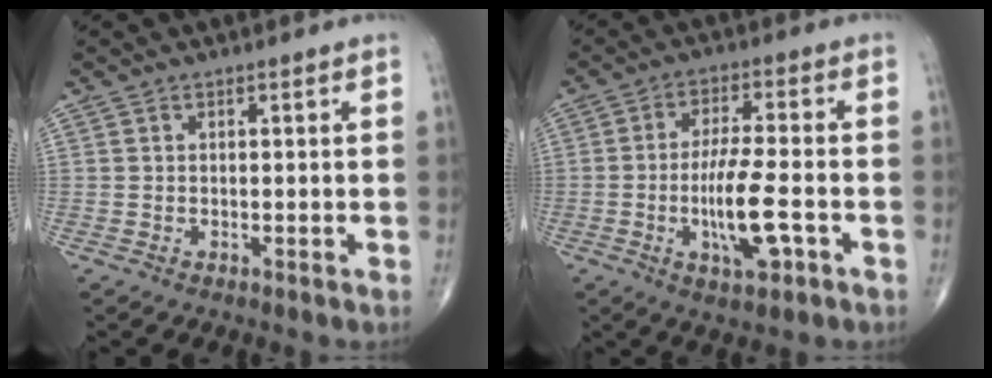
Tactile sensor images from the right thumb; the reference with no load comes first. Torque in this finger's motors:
{"motor_torque": [2.35, 2.07, 1.91, -0.86, 0.74]}